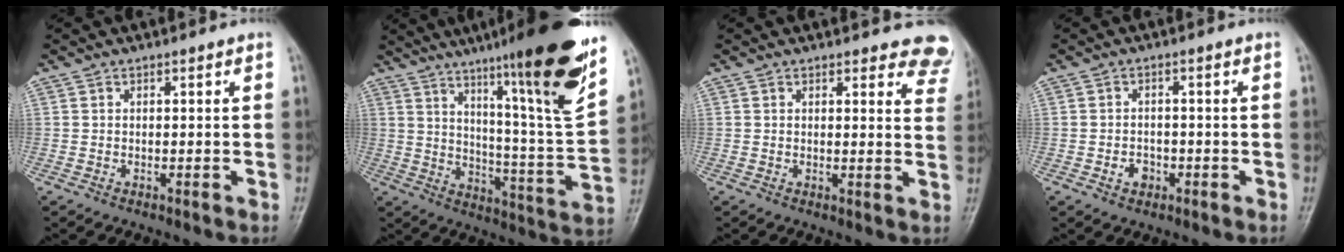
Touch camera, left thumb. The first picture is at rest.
{"total": 24.0, "force": [15.2, 1.4, 18.5], "torque": [-0.252, -0.068, 0.230]}
{"total": 8.4, "force": [7.7, 2.7, 2.3], "torque": [0.023, -0.037, 0.056]}
{"total": 2.6, "force": [-1.1, 2.1, 1.2], "torque": [-0.009, 0.010, -0.016]}